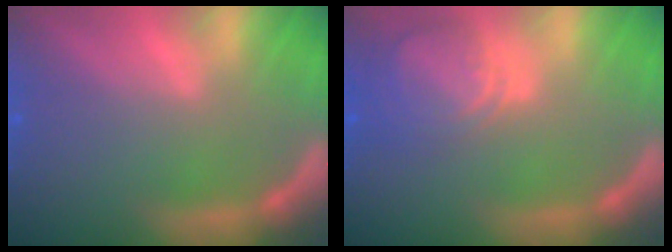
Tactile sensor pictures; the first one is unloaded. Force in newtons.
{"total": 5.6}